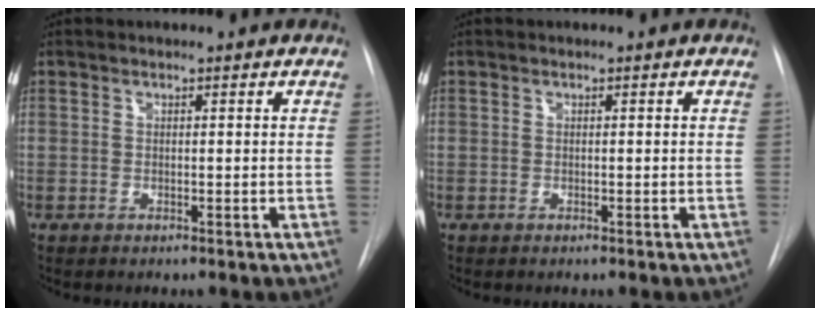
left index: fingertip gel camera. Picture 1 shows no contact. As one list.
[{"total": 0.0}]